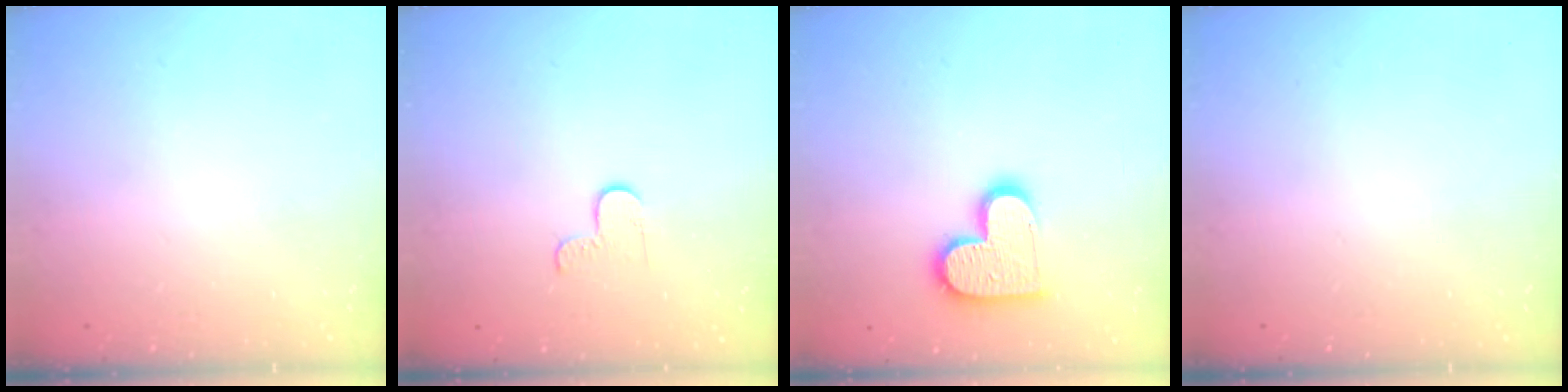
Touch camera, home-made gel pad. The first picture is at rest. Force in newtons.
{"total": 3.0, "press": 3.0, "slide": 0.4}
{"total": 14.2, "press": 14.2, "slide": 1.1}
{"total": 0.0}